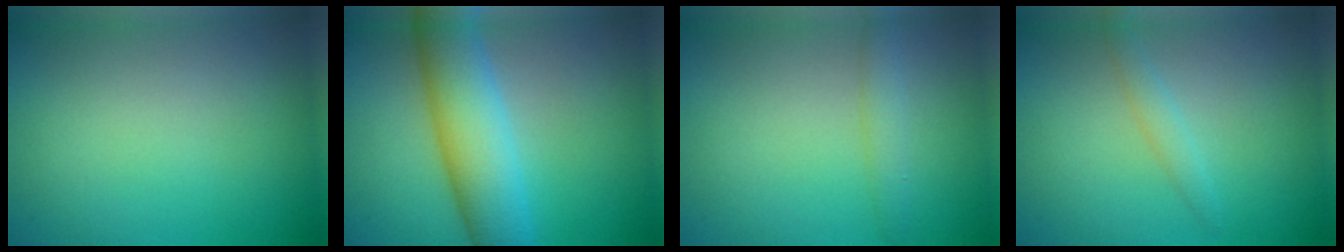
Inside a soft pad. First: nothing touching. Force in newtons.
{"total": 8.0, "press": 8.0, "slide": 0.1}
{"total": 1.9, "press": 1.9, "slide": 0.1}
{"total": 1.4, "press": 1.4, "slide": 0.1}